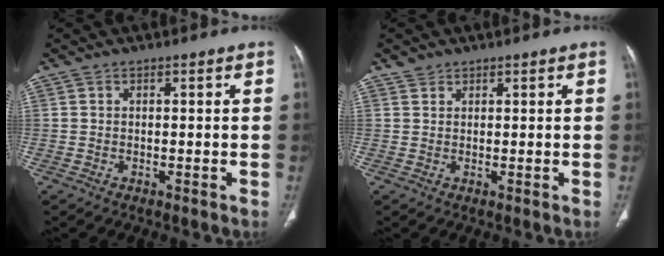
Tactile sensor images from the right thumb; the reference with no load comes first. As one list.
[{"total": 1.2, "force": [1.0, 0.7, -0.1], "torque": [0.011, 0.000, 0.015]}]